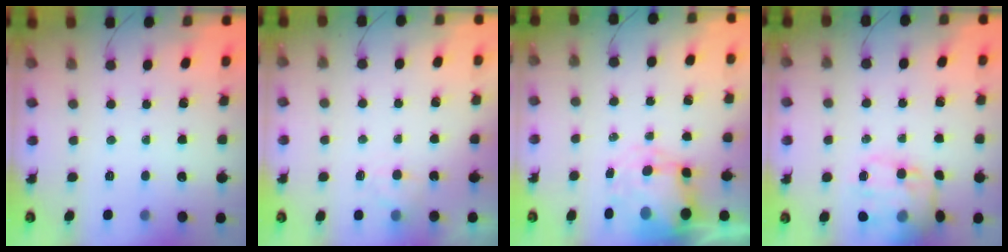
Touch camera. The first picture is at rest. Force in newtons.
{"total": 2.9, "press": 2.5, "slide": 1.5}
{"total": 8.6, "press": 8.4, "slide": 2.0}
{"total": 13.8, "press": 13.6, "slide": 2.3}